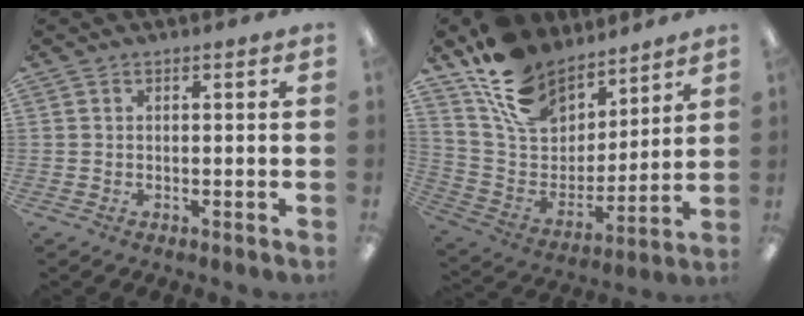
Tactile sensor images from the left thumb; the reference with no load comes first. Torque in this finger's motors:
{"motor_torque": [2.61, 1.04, 1.47, -1.30, 0.40]}